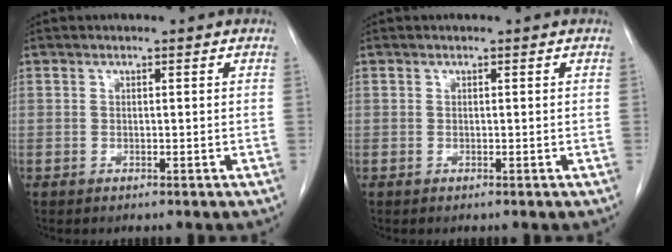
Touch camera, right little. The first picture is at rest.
{"total": 0.0}